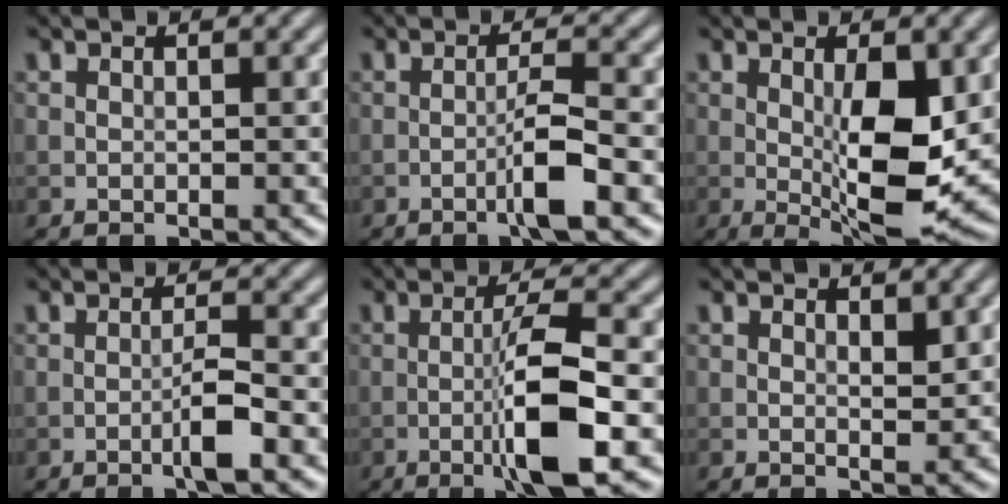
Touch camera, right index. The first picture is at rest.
{"total": 3.1, "force": [-1.4, 0.0, 2.8], "torque": [-0.049, 0.009, -0.031]}
{"total": 7.3, "force": [0.1, 2.2, 6.9], "torque": [-0.107, -0.012, 0.007]}
{"total": 2.5, "force": [-1.1, 0.2, 2.2], "torque": [-0.038, 0.006, -0.022]}
{"total": 7.0, "force": [-2.0, 1.1, 6.6], "torque": [-0.112, 0.010, -0.039]}
{"total": 1.2, "force": [0.7, 0.5, 0.9], "torque": [-0.013, -0.005, 0.013]}